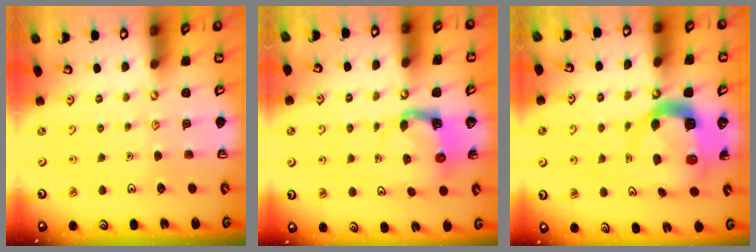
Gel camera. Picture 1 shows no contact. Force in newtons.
{"total": 3.9, "press": 3.9, "slide": 0.8}
{"total": 8.4, "press": 8.3, "slide": 1.0}